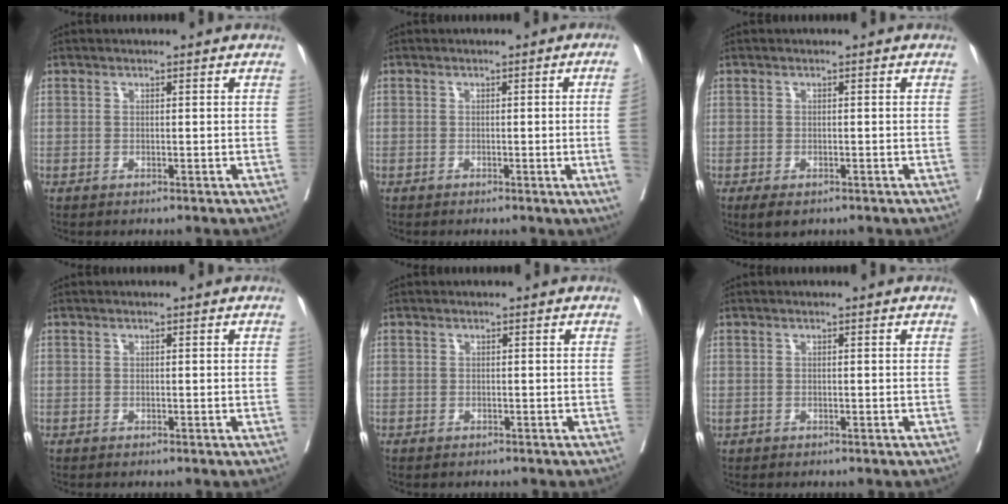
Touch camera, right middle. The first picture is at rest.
{"total": 4.7, "force": [-0.7, -2.0, 4.2], "torque": [-0.050, -0.011, -0.006]}
{"total": 2.8, "force": [-1.8, 1.3, 1.7], "torque": [-0.031, -0.007, -0.024]}
{"total": 0.0}
{"total": 1.2, "force": [-1.0, 0.4, 0.4], "torque": [-0.011, -0.004, -0.014]}
{"total": 0.0}